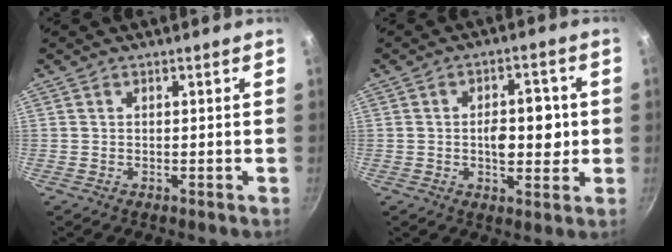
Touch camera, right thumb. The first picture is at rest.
{"total": 8.8, "force": [-0.3, 5.0, 7.3], "torque": [-0.078, 0.005, -0.008]}